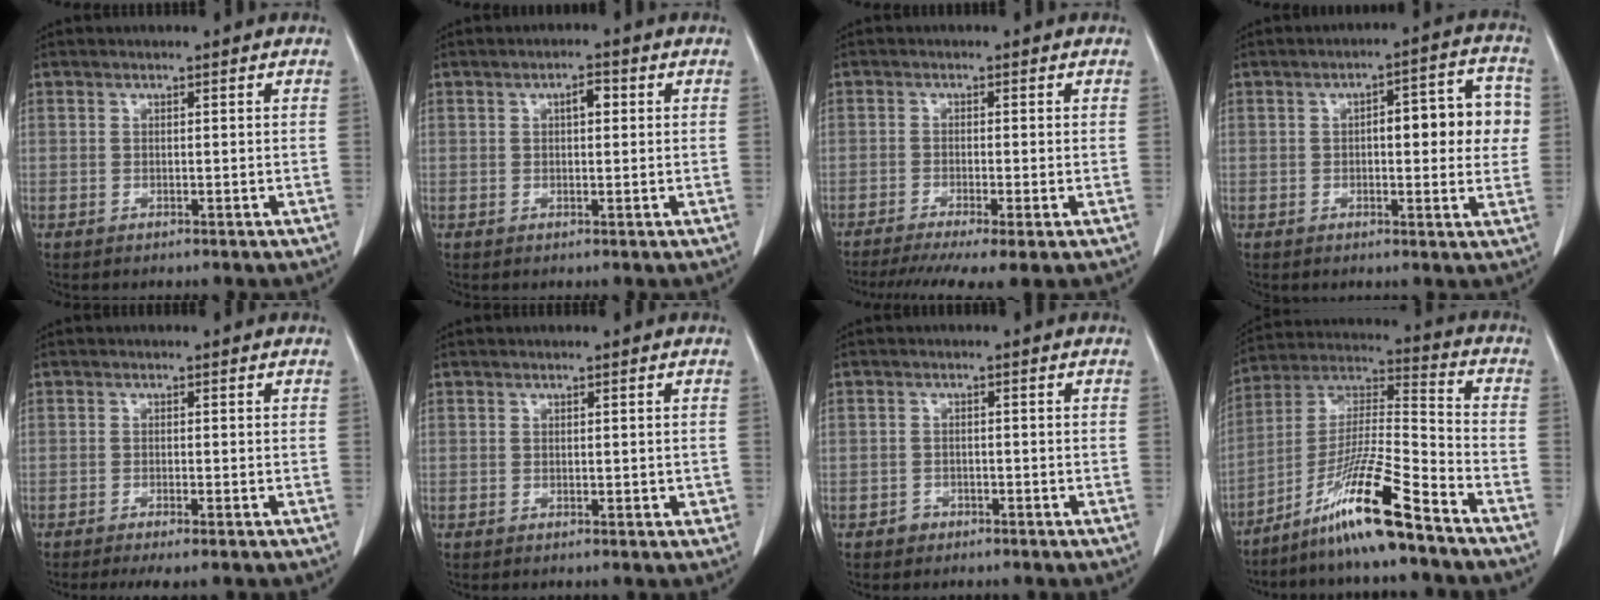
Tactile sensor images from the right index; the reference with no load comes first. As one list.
[{"total": 2.2, "force": [0.6, 0.8, 2.0], "torque": [-0.032, 0.006, 0.010]}, {"total": 8.8, "force": [-6.3, 0.6, 6.1], "torque": [-0.094, -0.016, -0.101]}, {"total": 10.0, "force": [0.9, 3.1, 9.5], "torque": [-0.114, 0.029, 0.010]}, {"total": 3.4, "force": [-2.5, 0.1, 2.3], "torque": [-0.034, -0.008, -0.038]}, {"total": 1.3, "force": [-0.1, 0.8, 1.0], "torque": [-0.008, 0.002, 0.001]}, {"total": 1.6, "force": [-1.1, 1.2, -0.1], "torque": [0.002, 0.007, -0.020]}, {"total": 14.3, "force": [-9.9, -0.6, 10.2], "torque": [-0.200, -0.007, -0.182]}]